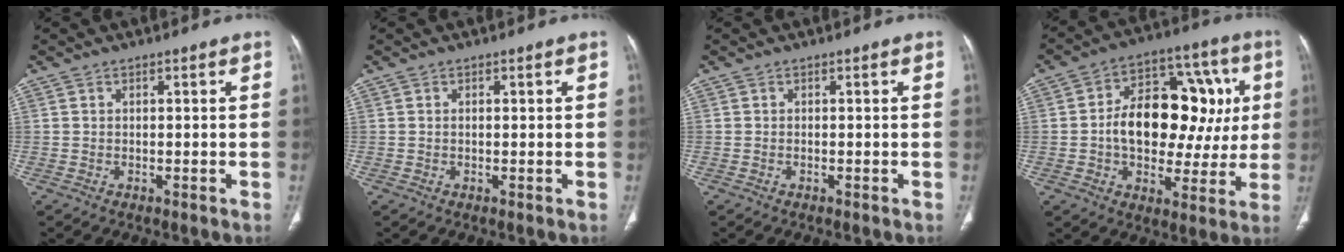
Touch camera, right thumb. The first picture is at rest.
{"total": 0.0}
{"total": 0.0}
{"total": 21.3, "force": [1.7, 13.4, 16.5], "torque": [-0.196, 0.035, 0.029]}